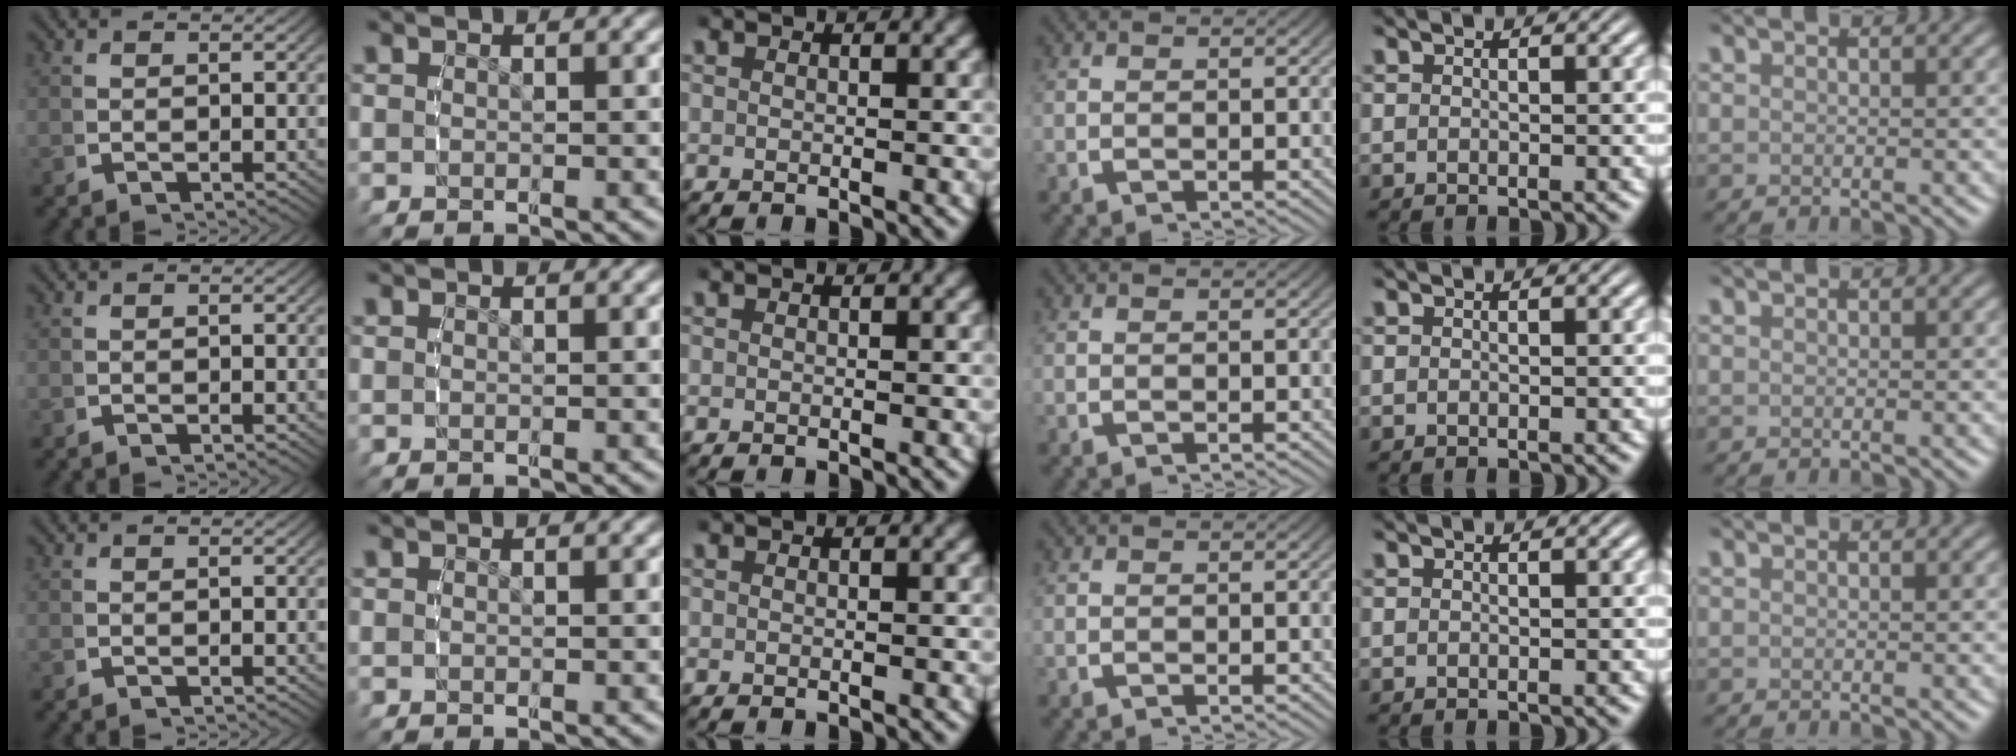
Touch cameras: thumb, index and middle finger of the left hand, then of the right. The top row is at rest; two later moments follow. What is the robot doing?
{"motion": "reach", "object": "paper towel"}